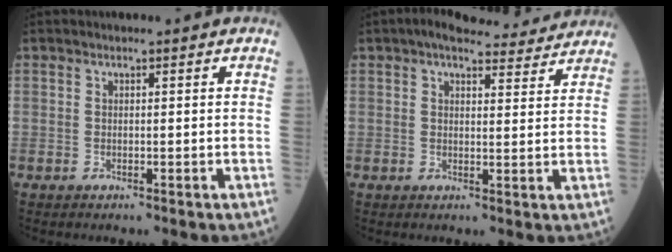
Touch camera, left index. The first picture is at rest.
{"total": 9.4, "force": [8.5, 2.4, 3.4], "torque": [-0.040, 0.016, 0.098]}